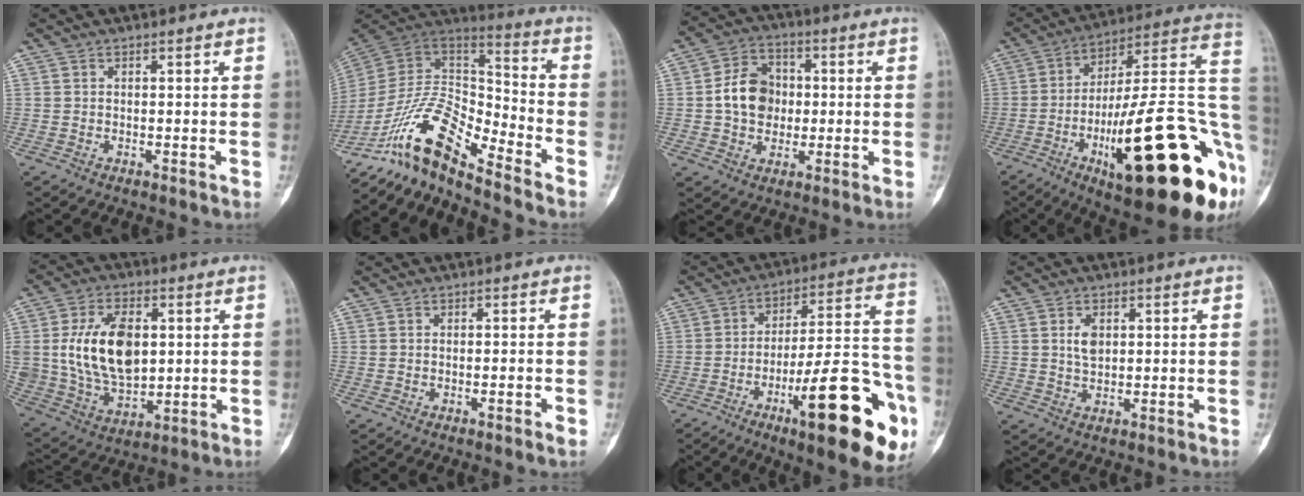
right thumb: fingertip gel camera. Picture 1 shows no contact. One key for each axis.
{"total": 15.1, "fx": -11.8, "fy": 3.8, "fz": 8.7, "tx": -0.151, "ty": 0.098, "tz": -0.226}
{"total": 10.1, "fx": 0.1, "fy": 8.1, "fz": 6.1, "tx": -0.077, "ty": 0.017, "tz": -0.005}
{"total": 34.0, "fx": -10.7, "fy": 8.9, "fz": 31.0, "tx": -0.387, "ty": 0.027, "tz": -0.160}
{"total": 17.5, "fx": 2.5, "fy": 11.0, "fz": 13.4, "tx": -0.220, "ty": -0.010, "tz": 0.059}
{"total": 1.4, "fx": -0.7, "fy": 0.0, "fz": 1.2, "tx": -0.026, "ty": 0.002, "tz": -0.011}
{"total": 25.7, "fx": -11.0, "fy": 6.8, "fz": 22.2, "tx": -0.266, "ty": 0.059, "tz": -0.156}
{"total": 3.5, "fx": 0.9, "fy": 2.1, "fz": 2.6, "tx": -0.040, "ty": -0.005, "tz": 0.018}